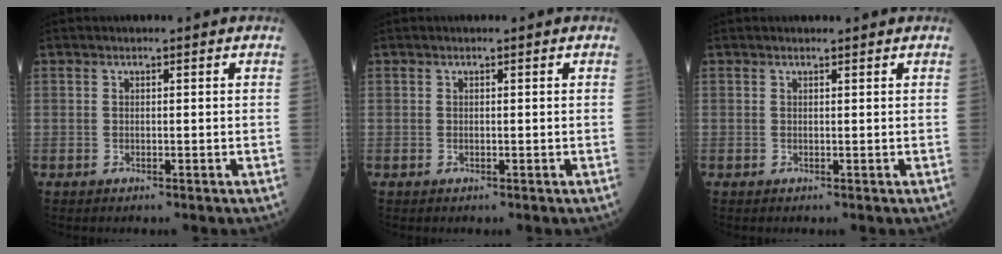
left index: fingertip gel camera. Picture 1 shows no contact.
{"total": 0.0}
{"total": 0.5, "force": [0.5, 0.1, -0.2], "torque": [-0.002, -0.001, 0.007]}